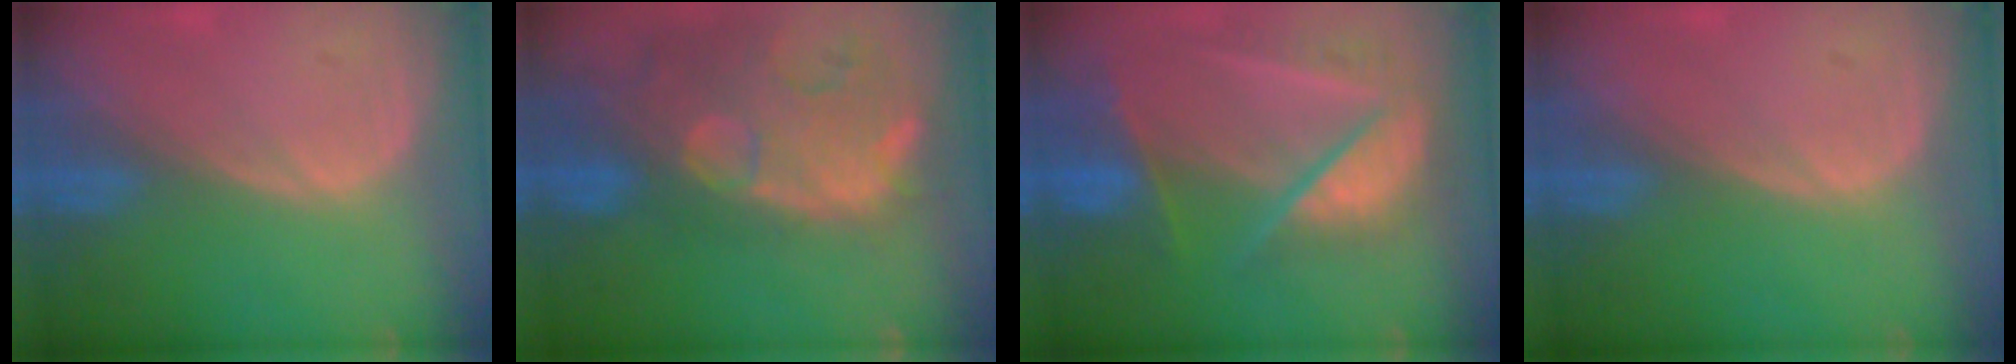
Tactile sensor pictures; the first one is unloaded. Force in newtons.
{"total": 14.6, "press": 11.8, "slide": 8.6}
{"total": 9.8, "press": 8.2, "slide": 5.3}
{"total": 0.0}